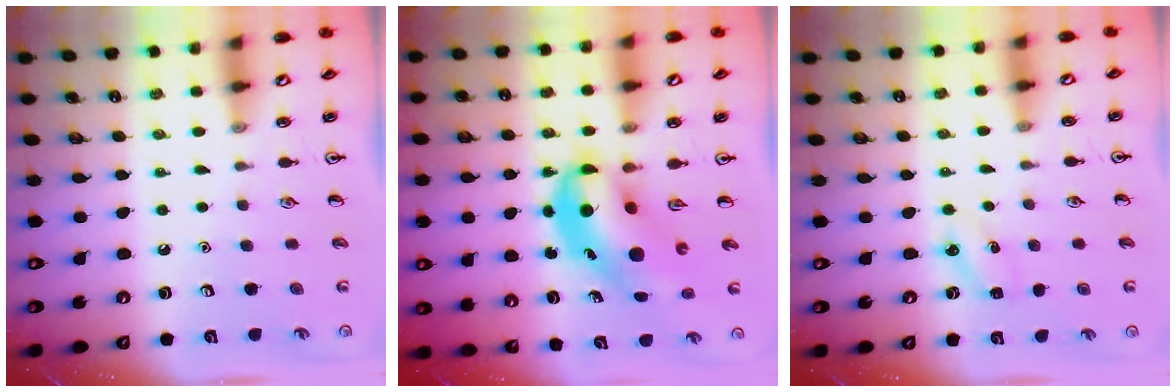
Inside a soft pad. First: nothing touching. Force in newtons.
{"total": 9.5, "press": 9.1, "slide": 2.7}
{"total": 3.8, "press": 3.6, "slide": 1.1}